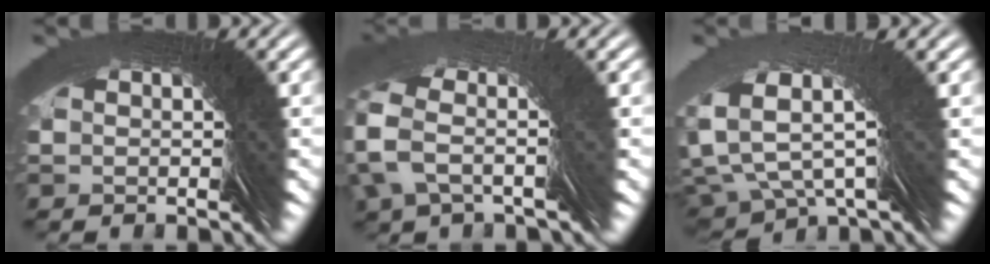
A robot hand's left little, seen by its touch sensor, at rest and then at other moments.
{"total": 4.2, "force": [3.7, -1.8, -0.1], "torque": [-0.002, 0.062, 0.041]}
{"total": 1.9, "force": [1.8, -0.4, 0.5], "torque": [-0.029, 0.024, 0.021]}